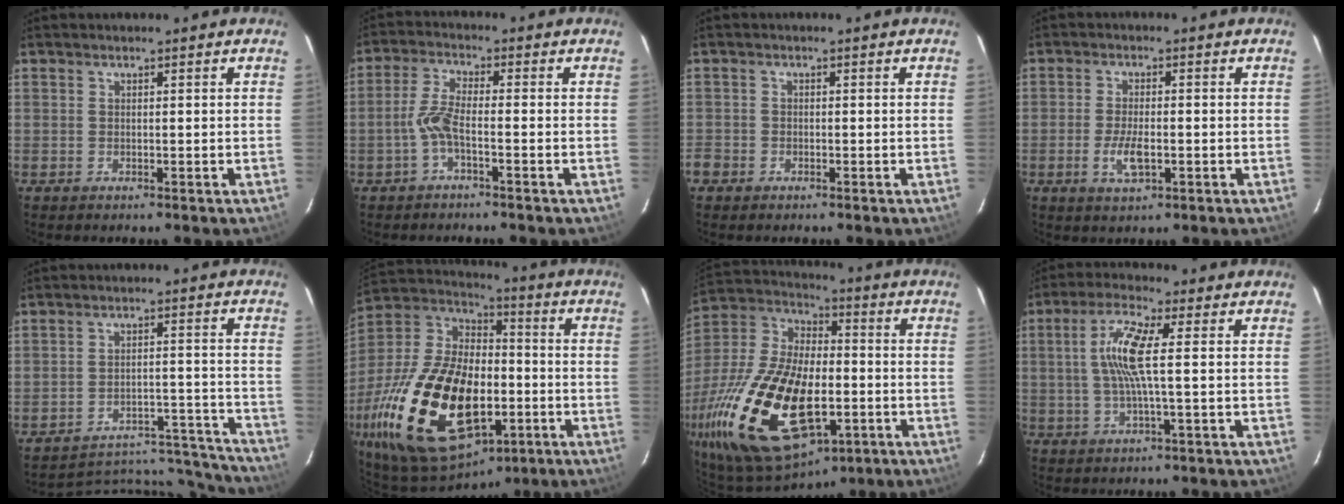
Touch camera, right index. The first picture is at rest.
{"total": 4.2, "force": [-1.8, 0.8, 3.8], "torque": [-0.090, 0.008, -0.039]}
{"total": 2.5, "force": [-1.5, 1.9, 0.4], "torque": [-0.013, 0.001, -0.029]}
{"total": 4.9, "force": [-1.4, 1.9, 4.3], "torque": [-0.094, -0.006, -0.026]}
{"total": 18.5, "force": [-17.9, 3.9, 2.9], "torque": [-0.040, 0.039, -0.226]}
{"total": 32.1, "force": [-10.7, 18.1, 24.2], "torque": [-0.510, -0.018, -0.166]}
{"total": 30.8, "force": [-10.8, 15.7, 24.2], "torque": [-0.514, -0.038, -0.175]}
{"total": 8.3, "force": [0.7, 0.8, 8.2], "torque": [-0.166, 0.009, 0.011]}